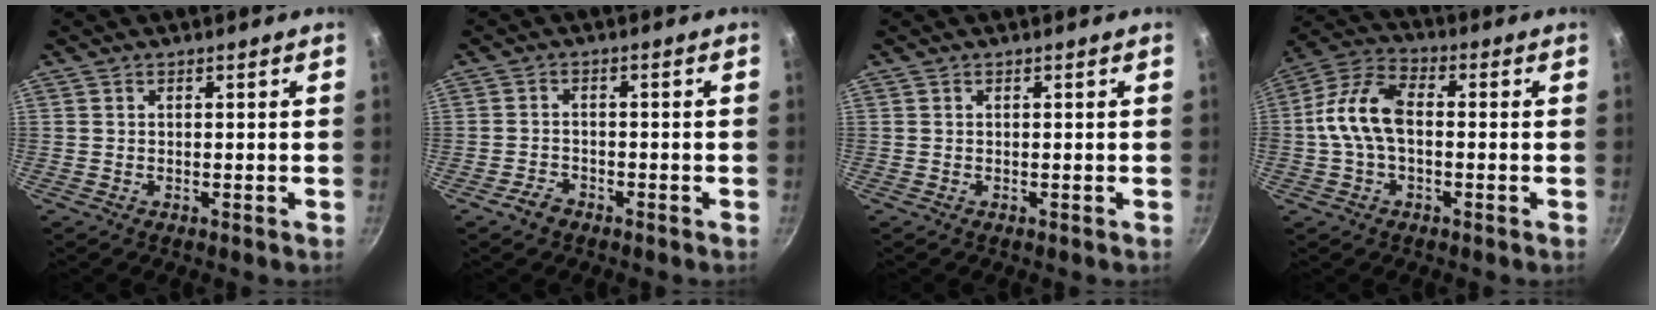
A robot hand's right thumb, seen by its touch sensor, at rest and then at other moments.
{"total": 2.8, "force": [-2.0, 1.6, 1.1], "torque": [-0.017, 0.024, -0.035]}
{"total": 0.0}
{"total": 10.9, "force": [-0.5, 6.2, 8.9], "torque": [-0.168, 0.038, -0.025]}